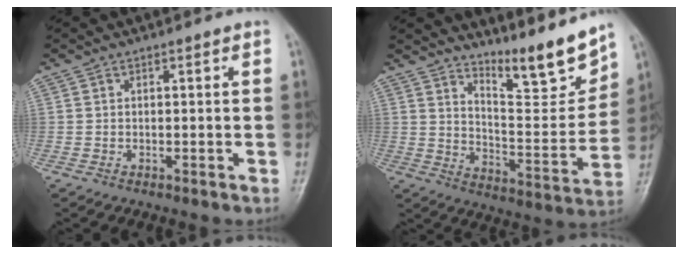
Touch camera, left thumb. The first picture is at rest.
{"total": 13.2, "force": [11.5, 1.7, 6.4], "torque": [-0.068, -0.091, 0.191]}